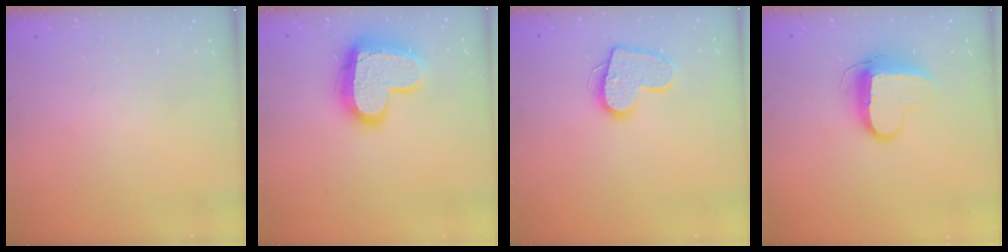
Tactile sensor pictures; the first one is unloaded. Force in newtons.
{"total": 17.9, "press": 17.8, "slide": 1.6}
{"total": 13.9, "press": 13.8, "slide": 1.1}
{"total": 10.2, "press": 10.1, "slide": 0.8}